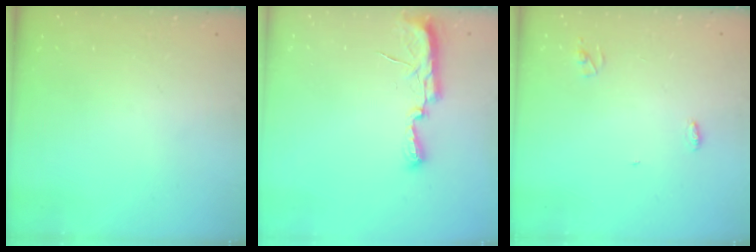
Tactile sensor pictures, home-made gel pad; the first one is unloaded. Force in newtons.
{"total": 8.8, "press": 8.2, "slide": 3.2}
{"total": 3.3, "press": 3.2, "slide": 0.3}